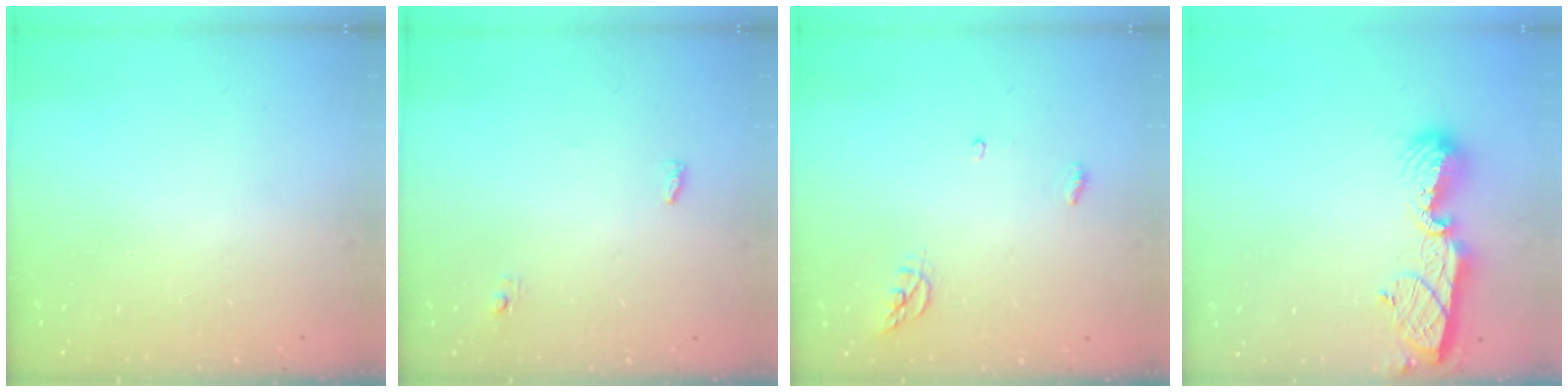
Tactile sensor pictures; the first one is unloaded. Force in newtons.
{"total": 3.4, "press": 3.3, "slide": 0.9}
{"total": 4.0, "press": 3.9, "slide": 0.4}
{"total": 10.0, "press": 10.0, "slide": 0.9}